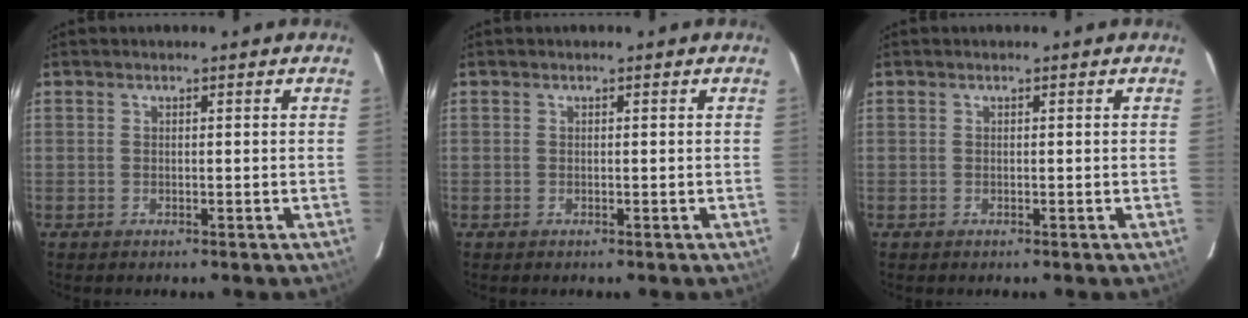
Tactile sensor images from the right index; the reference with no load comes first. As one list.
[{"total": 0.0}, {"total": 0.0}]